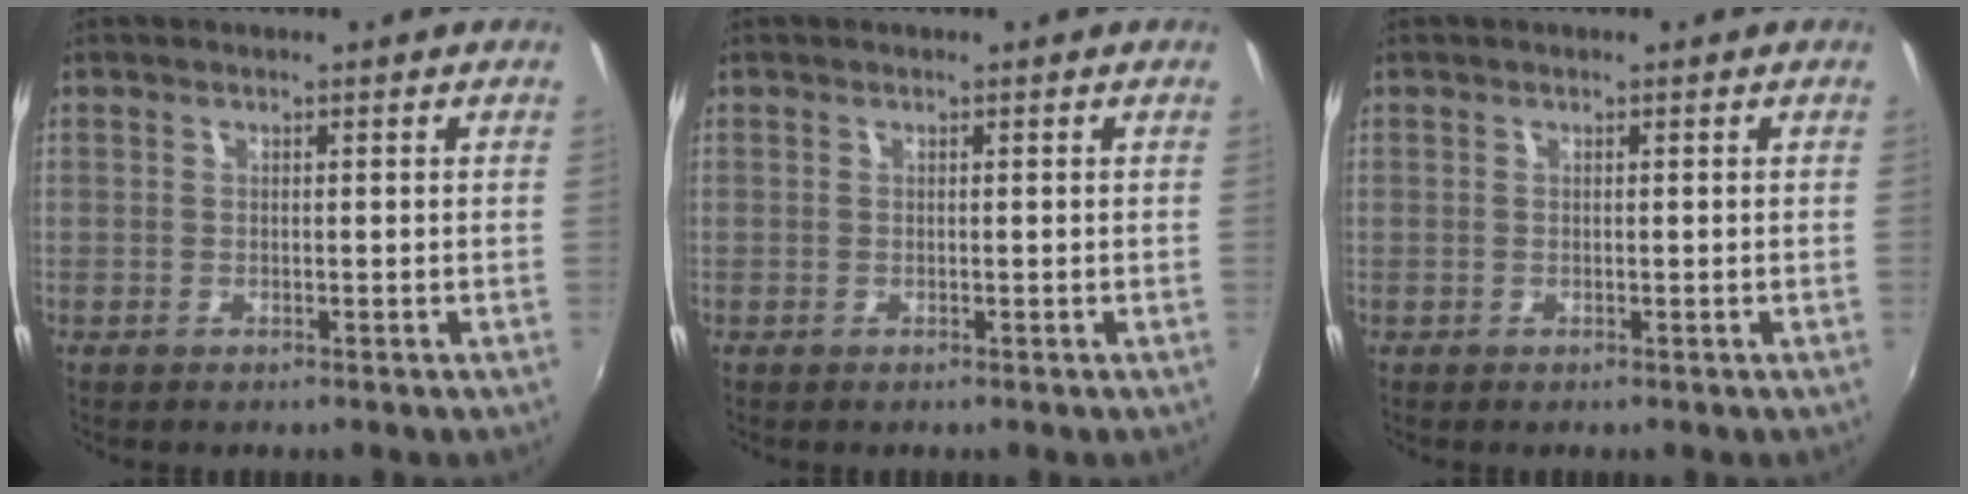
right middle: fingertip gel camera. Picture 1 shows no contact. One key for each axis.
{"total": 0.0}
{"total": 0.0}